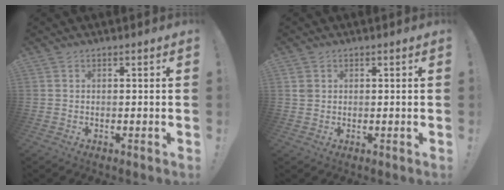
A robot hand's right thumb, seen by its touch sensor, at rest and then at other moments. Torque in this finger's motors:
{"motor_torque": [-0.05, 0.68, 0.12, -0.05, -0.03]}